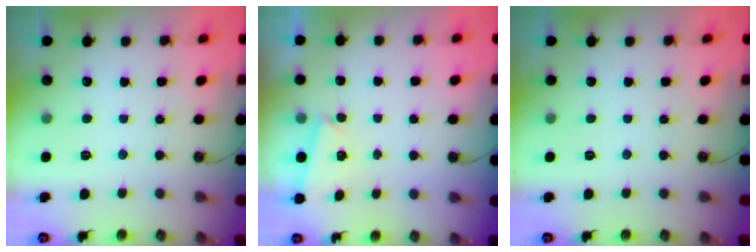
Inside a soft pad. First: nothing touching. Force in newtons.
{"total": 2.1, "press": 1.7, "slide": 1.3}
{"total": 0.0}